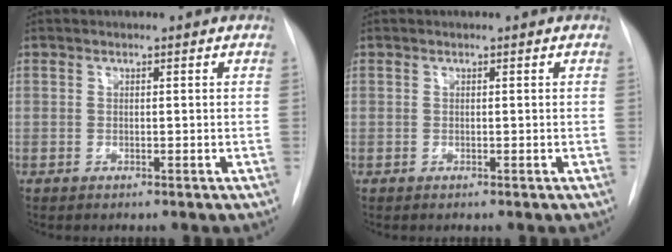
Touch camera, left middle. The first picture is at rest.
{"total": 0.0}